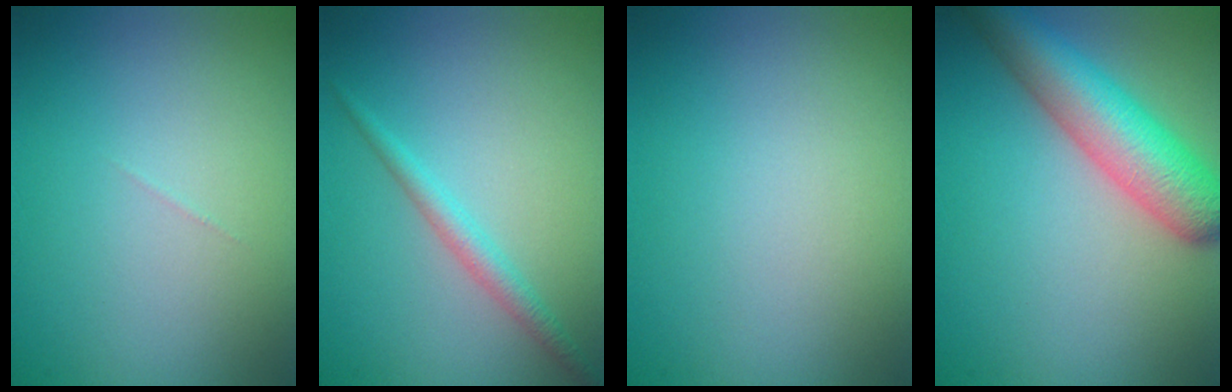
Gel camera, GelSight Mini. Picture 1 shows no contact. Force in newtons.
{"total": 1.9, "press": 1.9, "slide": 0.1}
{"total": 0.0}
{"total": 7.6, "press": 7.6, "slide": 0.3}